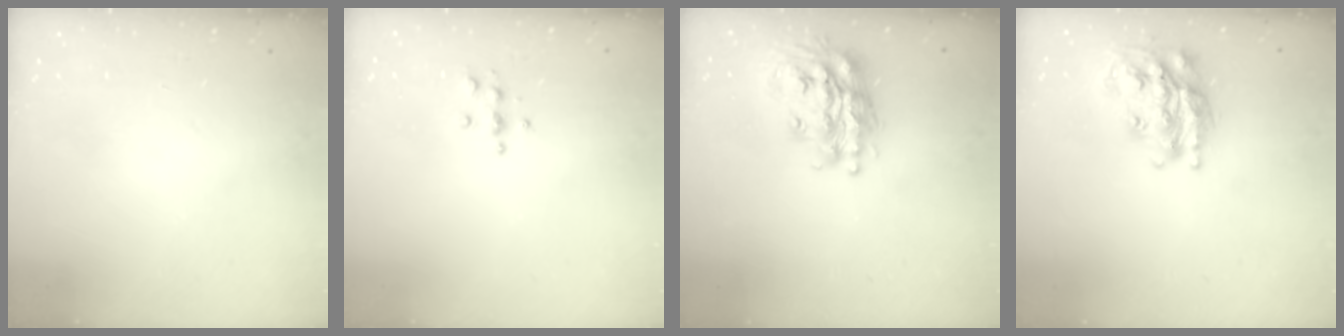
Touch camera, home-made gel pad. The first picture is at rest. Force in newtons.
{"total": 4.0, "press": 3.9, "slide": 0.4}
{"total": 18.8, "press": 18.8, "slide": 1.5}
{"total": 21.4, "press": 21.4, "slide": 1.6}